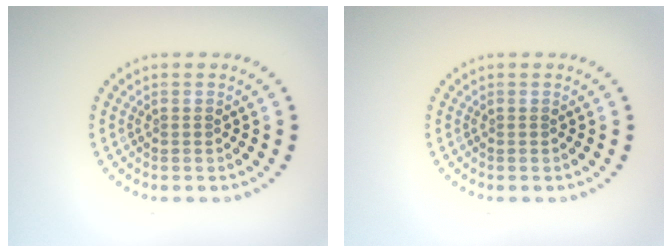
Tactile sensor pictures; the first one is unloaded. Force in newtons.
{"total": 0.0}